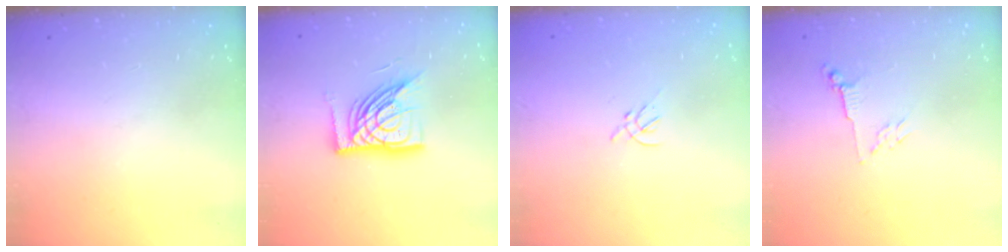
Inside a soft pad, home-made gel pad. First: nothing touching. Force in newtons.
{"total": 15.7, "press": 15.5, "slide": 2.2}
{"total": 1.2, "press": 1.1, "slide": 0.5}
{"total": 2.8, "press": 2.7, "slide": 0.6}